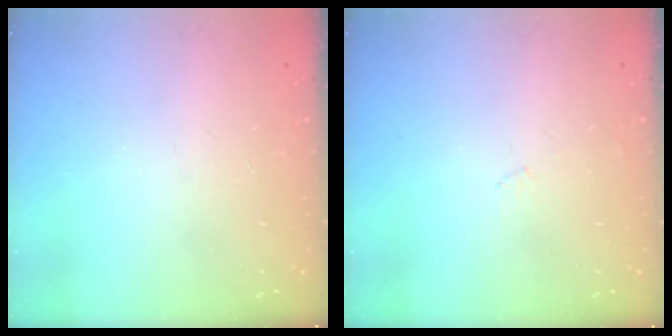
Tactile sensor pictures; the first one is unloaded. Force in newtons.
{"total": 2.7, "press": 2.6, "slide": 0.4}